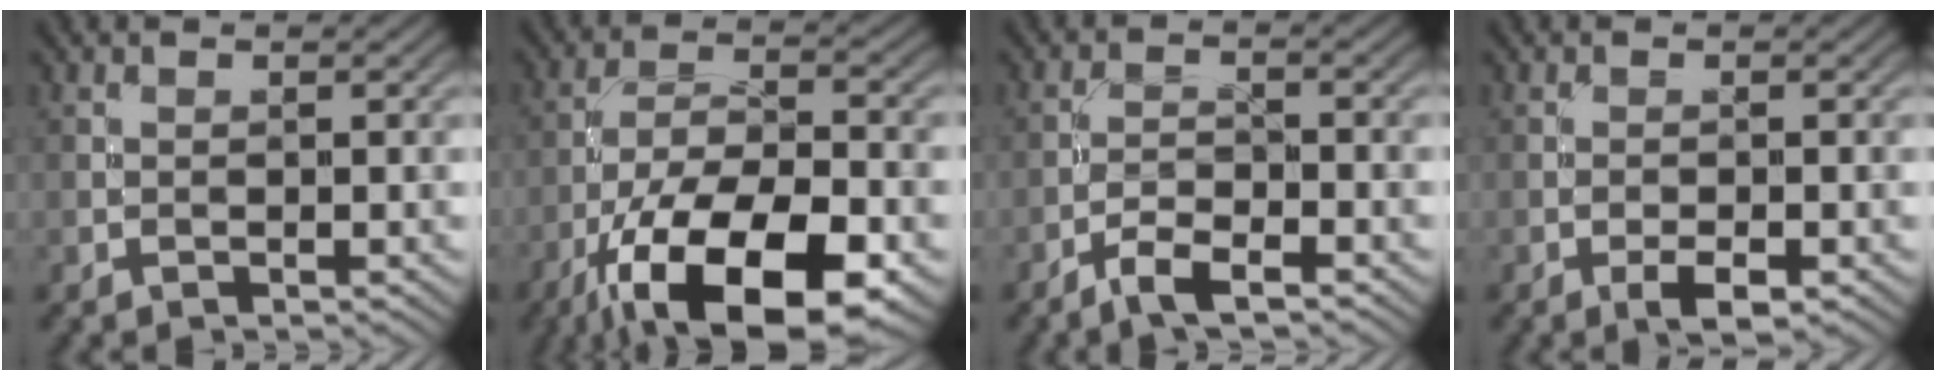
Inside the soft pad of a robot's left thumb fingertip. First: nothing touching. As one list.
[{"total": 16.6, "force": [-9.0, 6.6, 12.2], "torque": [-0.216, -0.019, -0.159]}, {"total": 3.8, "force": [-2.9, 0.8, 2.3], "torque": [-0.050, 0.000, -0.063]}, {"total": 2.3, "force": [-1.2, 0.7, 1.9], "torque": [-0.032, -0.001, -0.023]}]